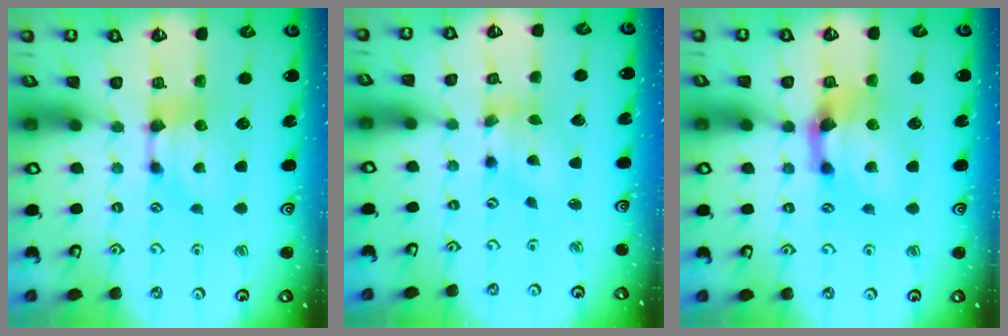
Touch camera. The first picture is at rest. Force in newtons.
{"total": 2.6, "press": 2.1, "slide": 1.6}
{"total": 2.8, "press": 2.4, "slide": 1.5}